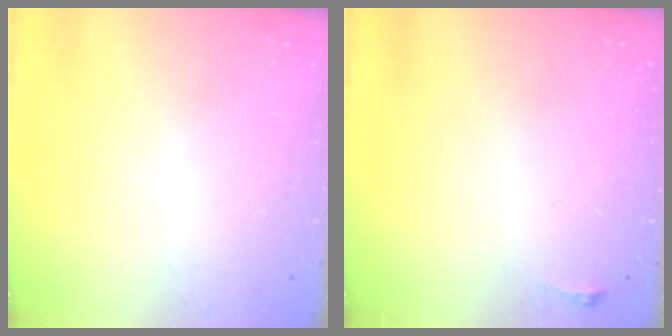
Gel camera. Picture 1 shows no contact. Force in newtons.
{"total": 2.8, "press": 2.1, "slide": 1.9}